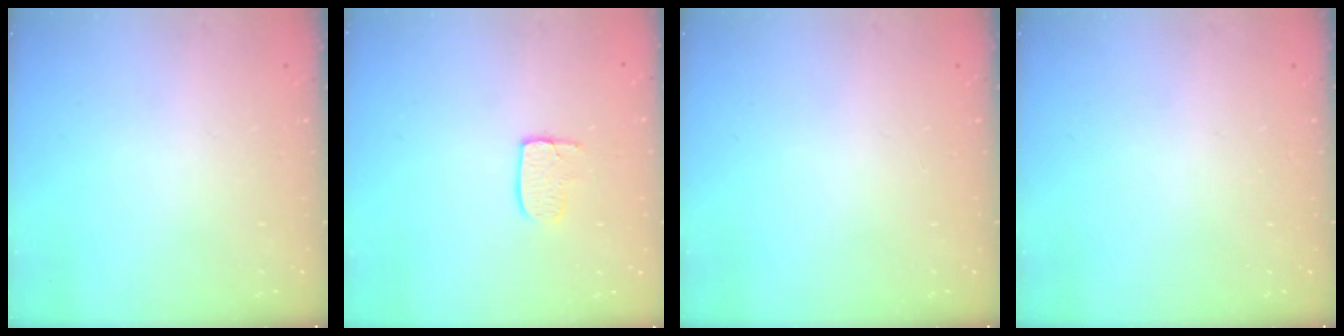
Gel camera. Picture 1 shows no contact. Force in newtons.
{"total": 5.9, "press": 5.9, "slide": 0.4}
{"total": 0.0}
{"total": 0.0}